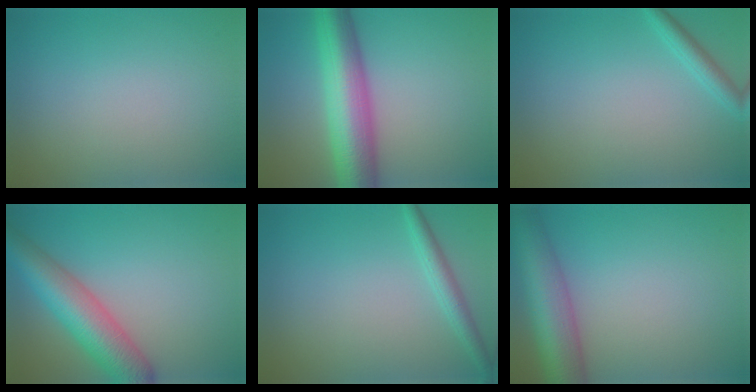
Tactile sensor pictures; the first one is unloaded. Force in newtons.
{"total": 9.3, "press": 9.3, "slide": 0.2}
{"total": 1.8, "press": 1.7, "slide": 0.1}
{"total": 7.5, "press": 7.5, "slide": 0.3}
{"total": 2.0, "press": 2.0, "slide": 0.1}
{"total": 8.2, "press": 8.2, "slide": 0.4}